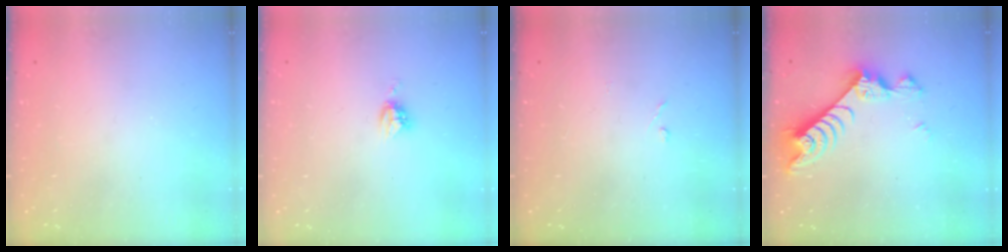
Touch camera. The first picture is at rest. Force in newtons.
{"total": 4.4, "press": 4.4, "slide": 0.2}
{"total": 3.1, "press": 3.0, "slide": 0.4}
{"total": 8.6, "press": 8.5, "slide": 1.1}